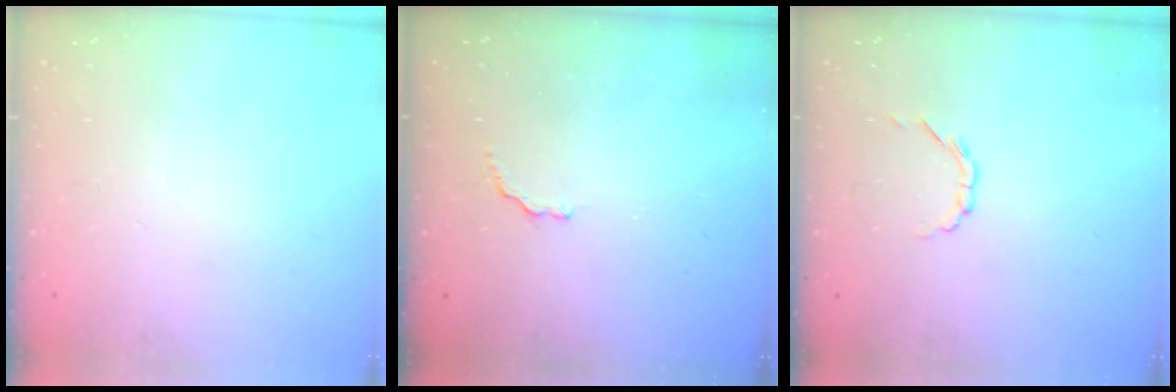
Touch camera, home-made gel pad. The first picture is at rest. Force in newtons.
{"total": 2.6, "press": 2.5, "slide": 0.9}
{"total": 2.1, "press": 2.0, "slide": 0.7}